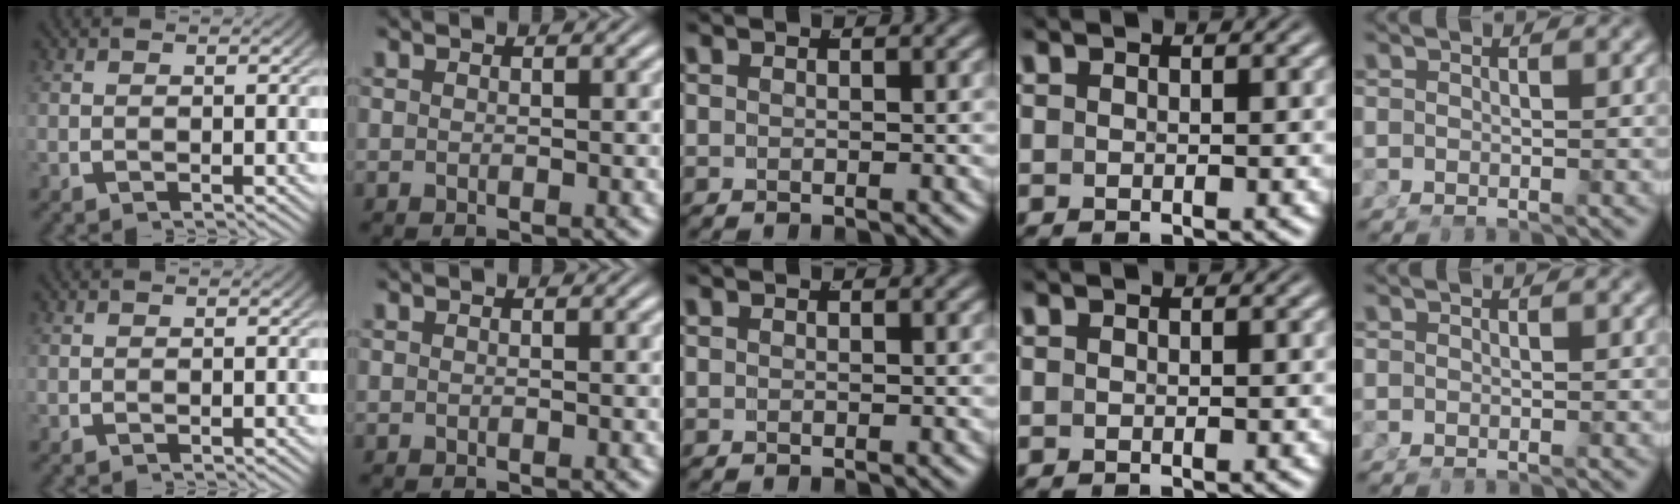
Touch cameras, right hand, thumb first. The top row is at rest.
{}